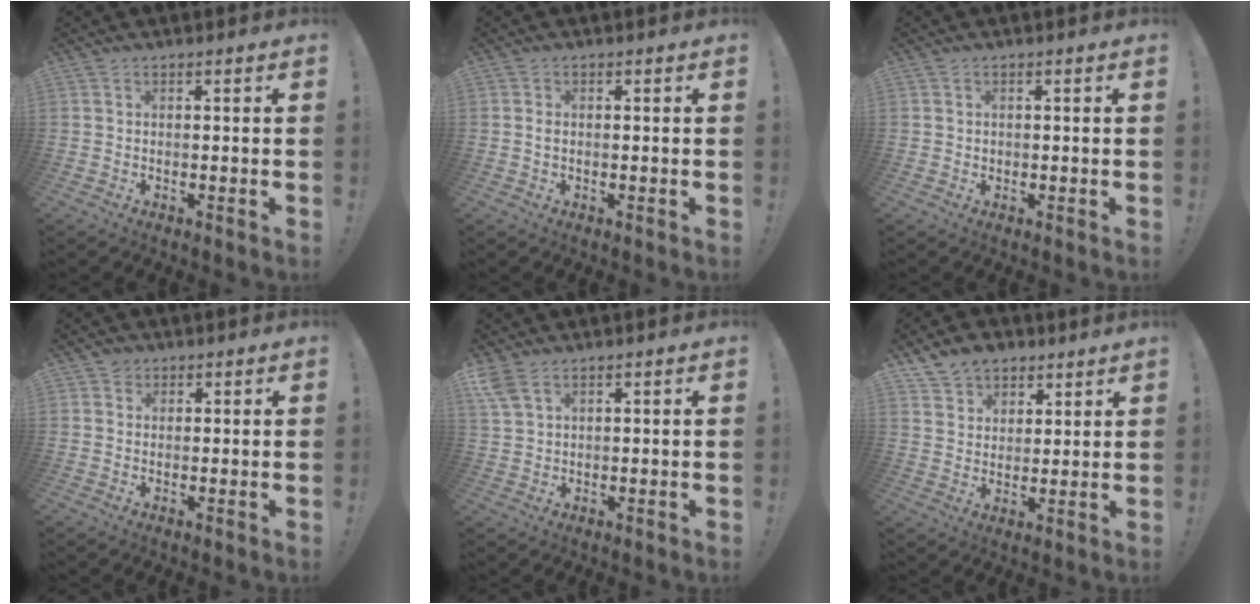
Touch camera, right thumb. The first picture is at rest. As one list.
[{"total": 0.8, "force": [-0.1, 0.5, 0.6], "torque": [-0.015, 0.005, -0.001]}, {"total": 0.7, "force": [0.1, 0.7, 0.1], "torque": [-0.002, 0.003, 0.002]}, {"total": 2.3, "force": [1.4, 1.8, 0.3], "torque": [-0.004, -0.001, 0.025]}, {"total": 5.2, "force": [3.3, 2.5, 3.1], "torque": [-0.055, -0.011, 0.065]}, {"total": 8.3, "force": [6.2, 5.4, 1.5], "torque": [-0.029, -0.038, 0.122]}]